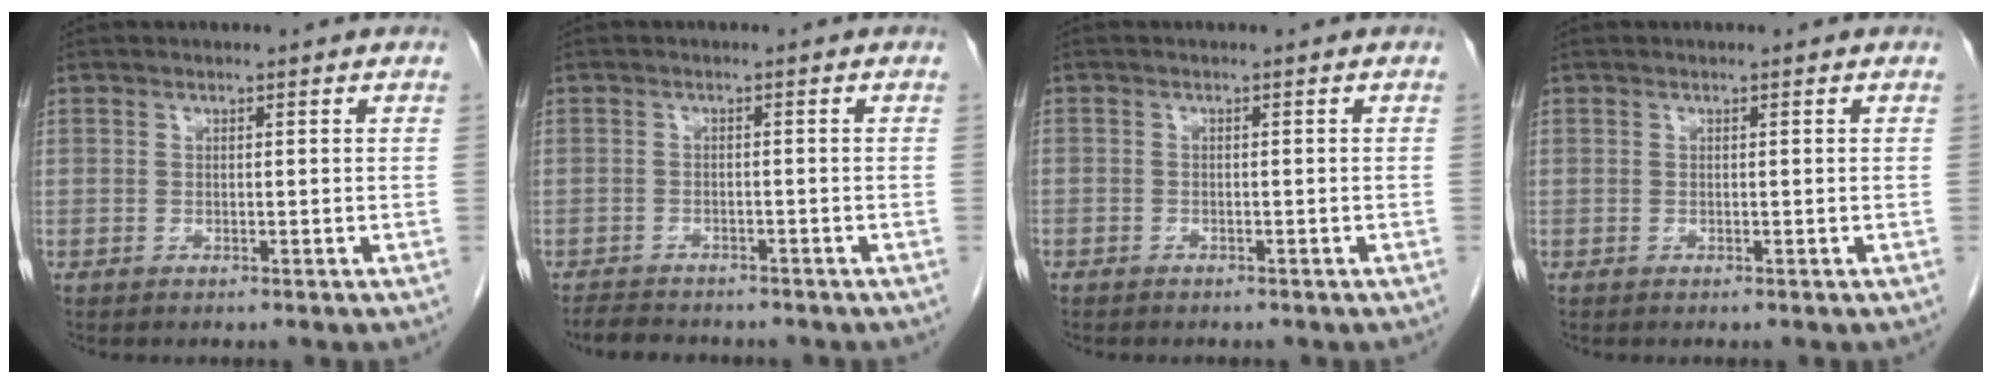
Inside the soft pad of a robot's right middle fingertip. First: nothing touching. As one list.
[{"total": 5.1, "force": [-4.6, 1.6, 1.5], "torque": [-0.029, -0.010, -0.069]}, {"total": 1.4, "force": [-1.1, 0.8, 0.2], "torque": [-0.011, 0.002, -0.018]}, {"total": 0.0}]